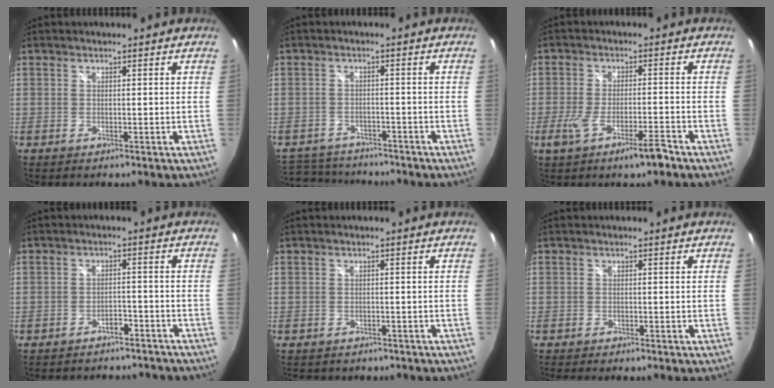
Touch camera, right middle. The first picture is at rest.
{"total": 10.5, "force": [-9.2, 4.2, 2.8], "torque": [-0.079, 0.005, -0.139]}
{"total": 7.4, "force": [-4.7, 1.0, 5.7], "torque": [-0.120, -0.014, -0.079]}
{"total": 10.9, "force": [-9.7, 4.0, 3.3], "torque": [-0.073, 0.010, -0.116]}
{"total": 4.4, "force": [-3.7, 1.9, 1.5], "torque": [-0.029, -0.012, -0.044]}
{"total": 2.6, "force": [-2.4, 0.0, 1.1], "torque": [-0.026, -0.012, -0.037]}